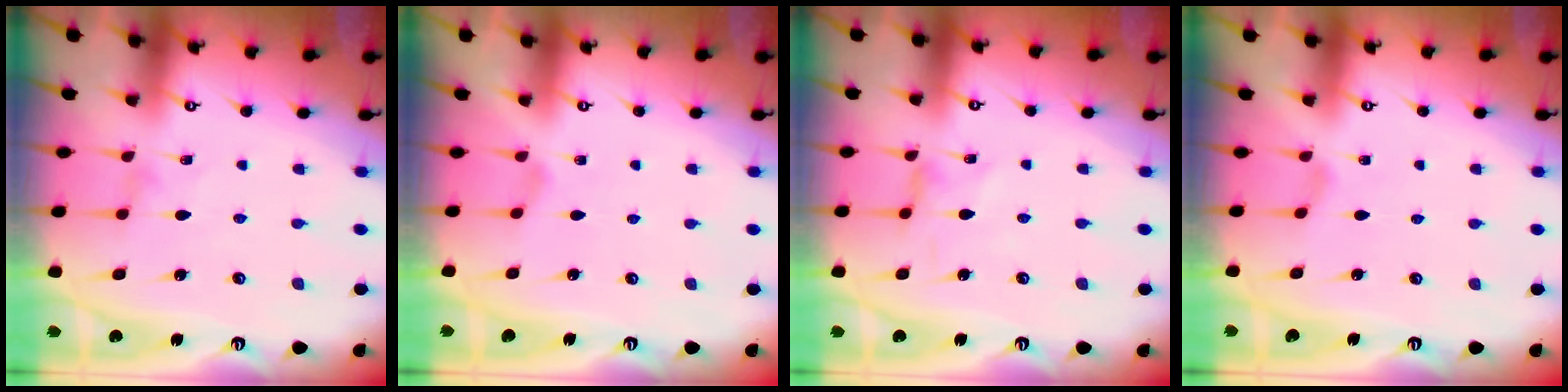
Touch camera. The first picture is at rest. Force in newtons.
{"total": 0.7, "press": 0.6, "slide": 0.2}
{"total": 0.7, "press": 0.6, "slide": 0.2}
{"total": 0.6, "press": 0.5, "slide": 0.2}